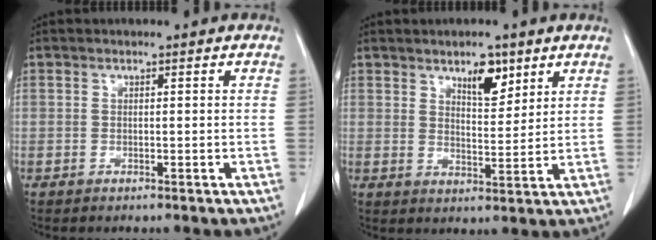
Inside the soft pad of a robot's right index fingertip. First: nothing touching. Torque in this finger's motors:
{"motor_torque": [0.14, 0.06, 0.08, 0.01]}